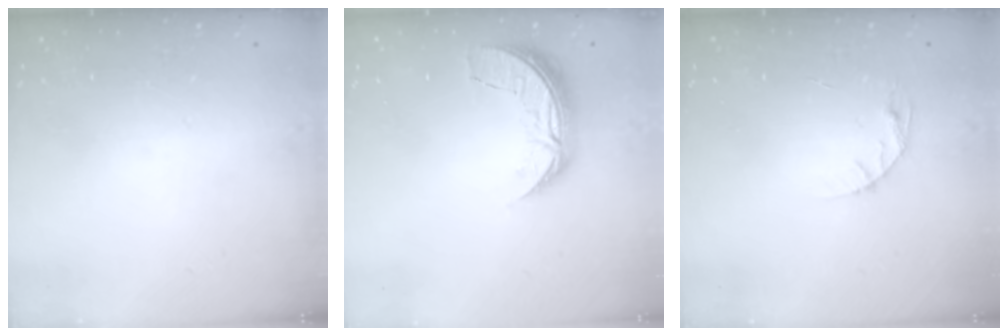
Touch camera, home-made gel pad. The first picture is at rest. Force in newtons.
{"total": 7.3, "press": 7.3, "slide": 0.7}
{"total": 5.3, "press": 5.3, "slide": 0.6}